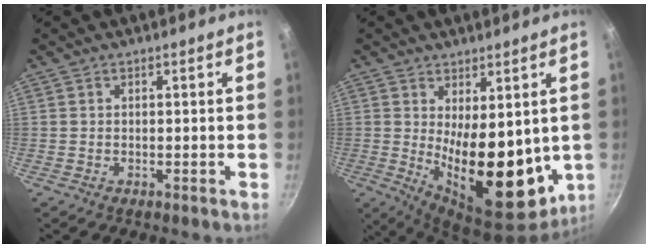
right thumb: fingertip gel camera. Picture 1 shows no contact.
{"total": 17.2, "force": [0.3, 8.3, 15.1], "torque": [-0.191, -0.044, 0.026]}